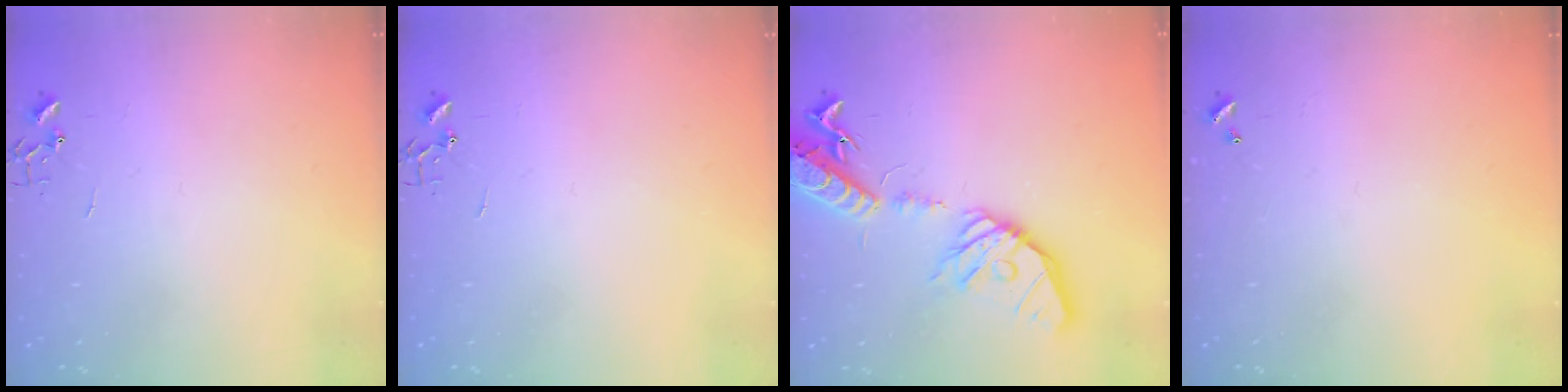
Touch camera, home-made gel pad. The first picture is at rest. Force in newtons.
{"total": 0.0}
{"total": 22.7, "press": 22.4, "slide": 3.7}
{"total": 0.0}